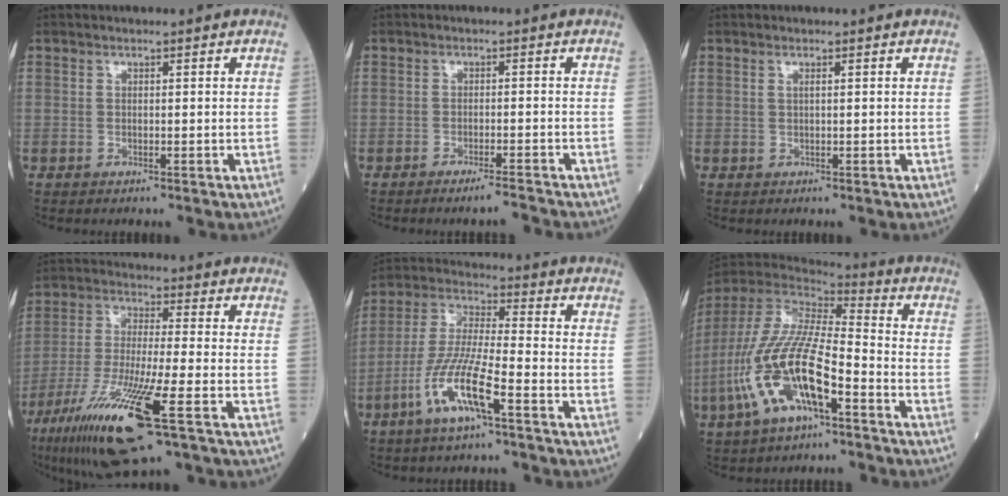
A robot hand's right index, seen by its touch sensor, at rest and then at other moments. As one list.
[{"total": 3.0, "force": [-2.7, -0.7, 1.1], "torque": [-0.021, -0.009, -0.043]}, {"total": 0.6, "force": [0.3, 0.0, 0.5], "torque": [-0.015, 0.001, 0.008]}, {"total": 16.3, "force": [-8.2, 0.9, 14.1], "torque": [-0.296, -0.045, -0.150]}, {"total": 11.2, "force": [-5.4, 1.0, 9.8], "torque": [-0.210, -0.006, -0.107]}, {"total": 17.7, "force": [-7.2, 4.5, 15.5], "torque": [-0.350, -0.018, -0.134]}]